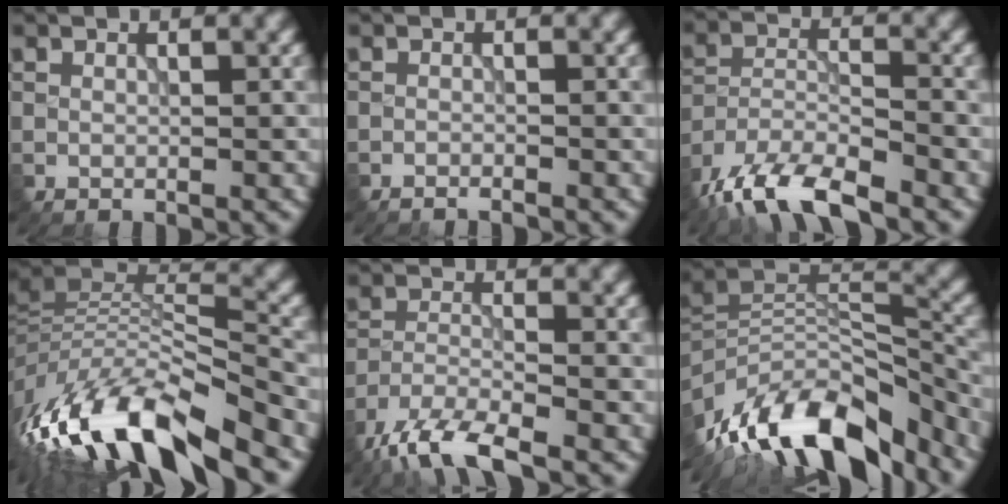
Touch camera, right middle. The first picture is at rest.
{"total": 1.0, "force": [-0.9, 0.0, 0.2], "torque": [-0.001, 0.000, -0.020]}
{"total": 9.5, "force": [-7.5, 2.8, 5.1], "torque": [-0.095, -0.008, -0.143]}
{"total": 14.8, "force": [-8.6, 4.6, 11.2], "torque": [-0.222, 0.010, -0.156]}
{"total": 7.2, "force": [-5.6, 1.9, 4.2], "torque": [-0.080, -0.012, -0.112]}
{"total": 14.5, "force": [-10.2, 5.7, 8.6], "torque": [-0.172, 0.026, -0.181]}